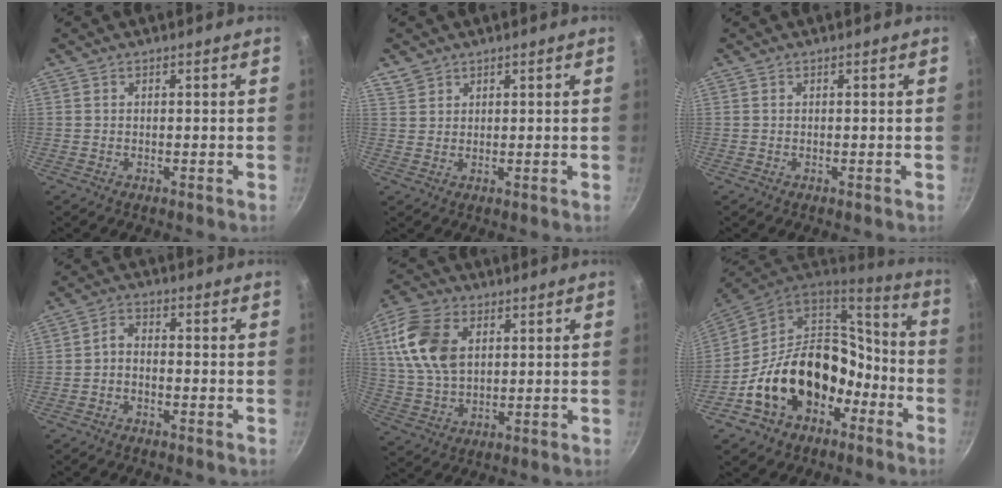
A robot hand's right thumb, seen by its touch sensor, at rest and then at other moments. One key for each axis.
{"total": 2.9, "fx": 2.0, "fy": 2.0, "fz": 0.5, "tx": 0.002, "ty": 0.002, "tz": 0.039}
{"total": 0.0}
{"total": 3.0, "fx": -1.7, "fy": 1.7, "fz": 1.8, "tx": -0.036, "ty": 0.023, "tz": -0.036}
{"total": 13.8, "fx": 3.9, "fy": 8.8, "fz": 9.8, "tx": -0.179, "ty": -0.003, "tz": 0.073}
{"total": 21.8, "fx": -6.5, "fy": 15.9, "fz": 13.5, "tx": -0.206, "ty": 0.077, "tz": -0.097}